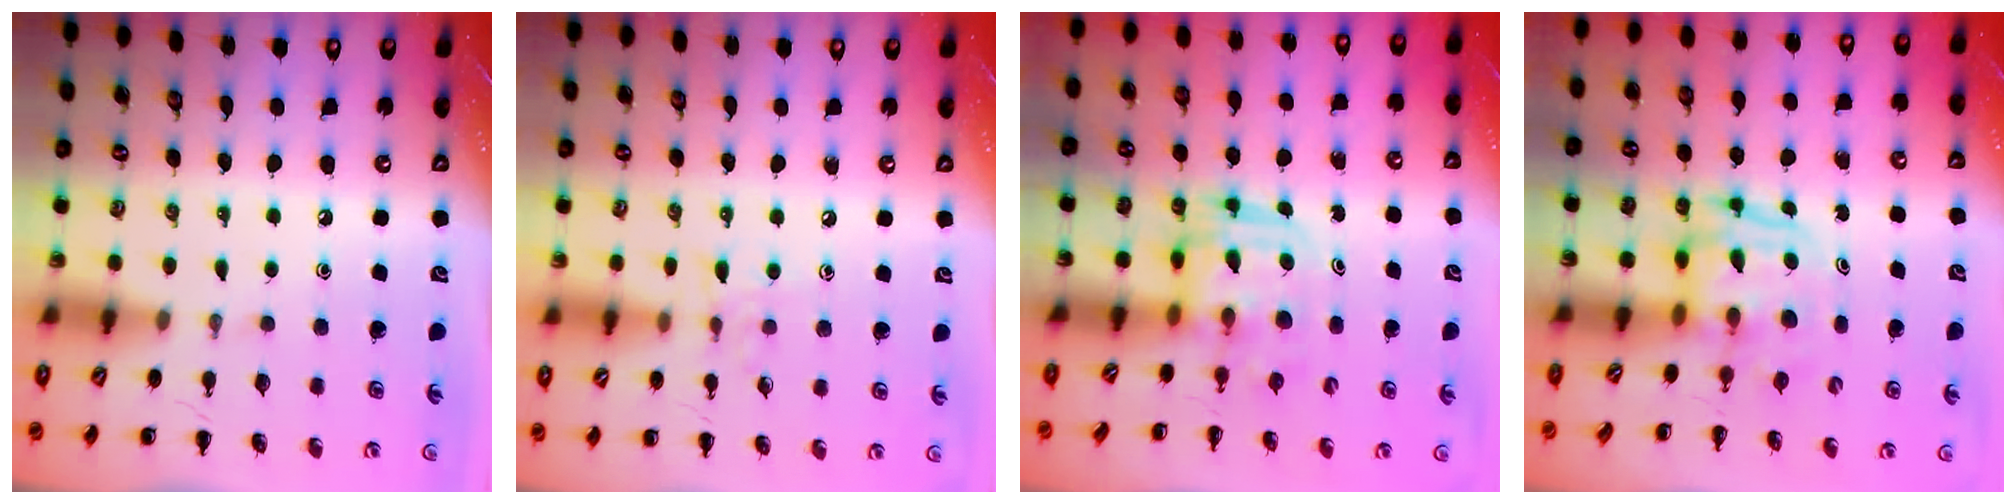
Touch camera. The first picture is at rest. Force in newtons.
{"total": 6.1, "press": 5.7, "slide": 2.1}
{"total": 3.0, "press": 3.0, "slide": 0.3}
{"total": 4.0, "press": 3.9, "slide": 0.4}